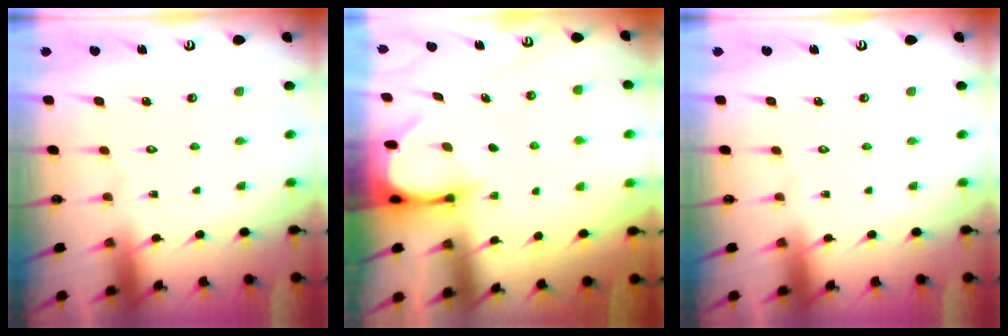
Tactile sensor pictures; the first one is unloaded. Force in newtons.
{"total": 3.4, "press": 3.4, "slide": 0.3}
{"total": 0.0}